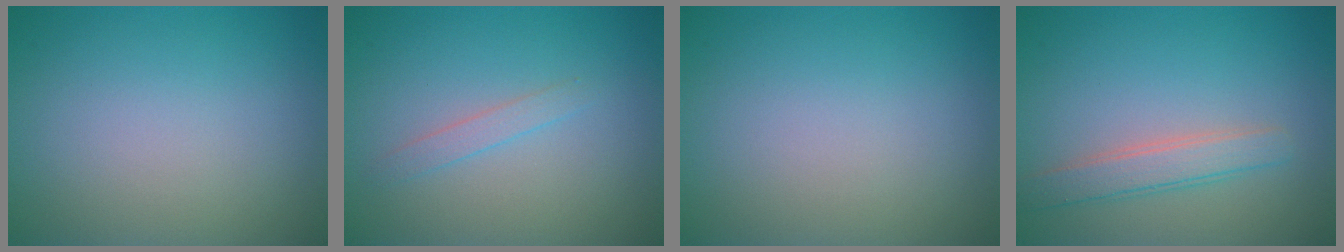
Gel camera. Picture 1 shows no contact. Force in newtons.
{"total": 1.1, "press": 1.1, "slide": 0.1}
{"total": 0.0}
{"total": 2.6, "press": 2.6, "slide": 0.1}